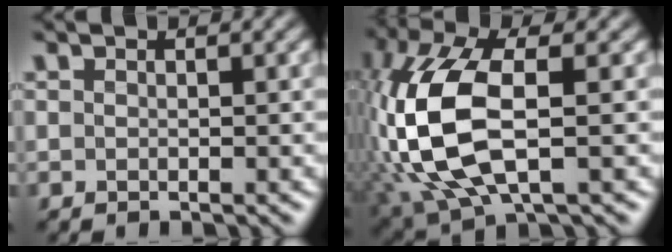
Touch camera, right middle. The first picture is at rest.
{"total": 10.9, "force": [-0.4, 5.2, 9.6], "torque": [-0.228, 0.000, -0.007]}